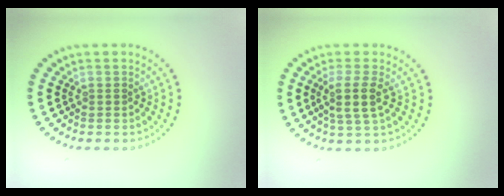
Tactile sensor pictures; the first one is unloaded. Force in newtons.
{"total": 2.8, "press": 2.4, "slide": 1.5}